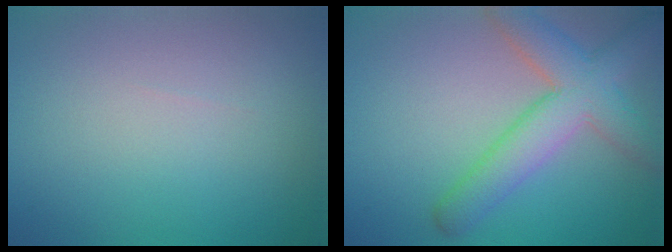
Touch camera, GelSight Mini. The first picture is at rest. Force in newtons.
{"total": 5.9, "press": 5.9, "slide": 0.2}